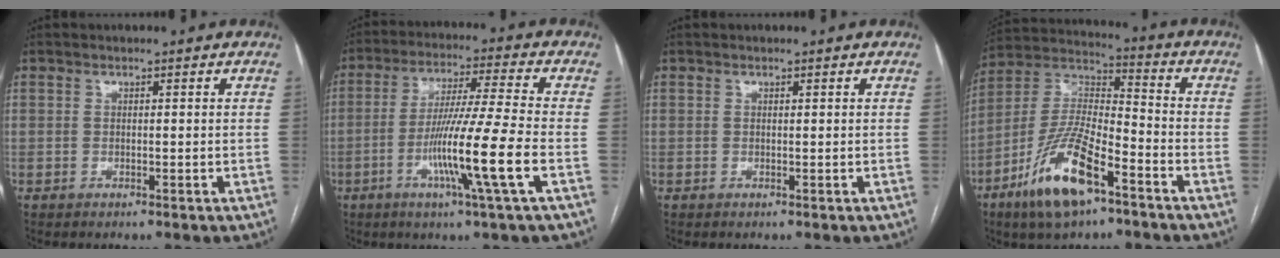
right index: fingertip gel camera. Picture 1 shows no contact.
{"total": 12.7, "force": [-4.1, -1.9, 11.8], "torque": [-0.221, -0.015, -0.081]}
{"total": 0.0}
{"total": 15.6, "force": [-8.6, 4.2, 12.3], "torque": [-0.254, -0.010, -0.158]}